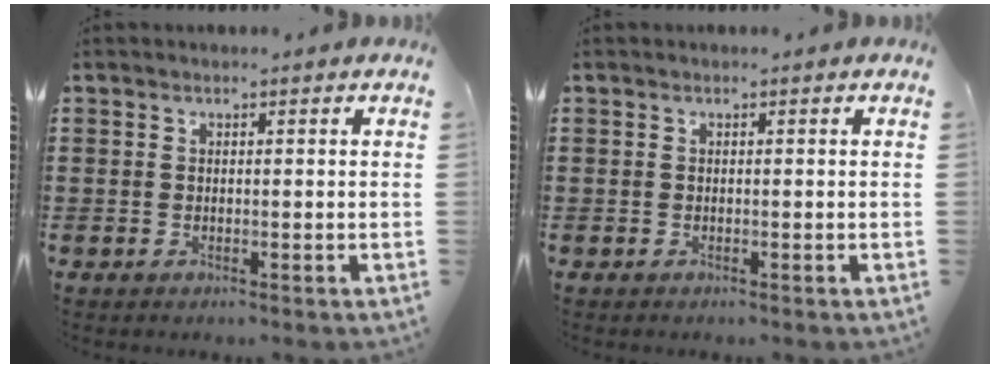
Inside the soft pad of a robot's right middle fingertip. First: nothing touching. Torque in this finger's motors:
{"motor_torque": [-1.14, 0.99, 0.04, 0.01]}